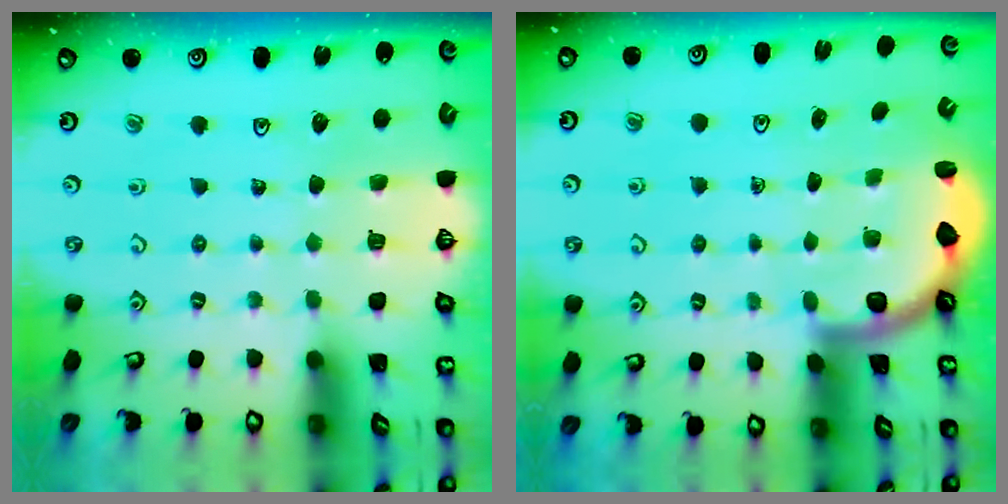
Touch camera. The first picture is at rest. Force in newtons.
{"total": 2.6, "press": 2.5, "slide": 0.7}